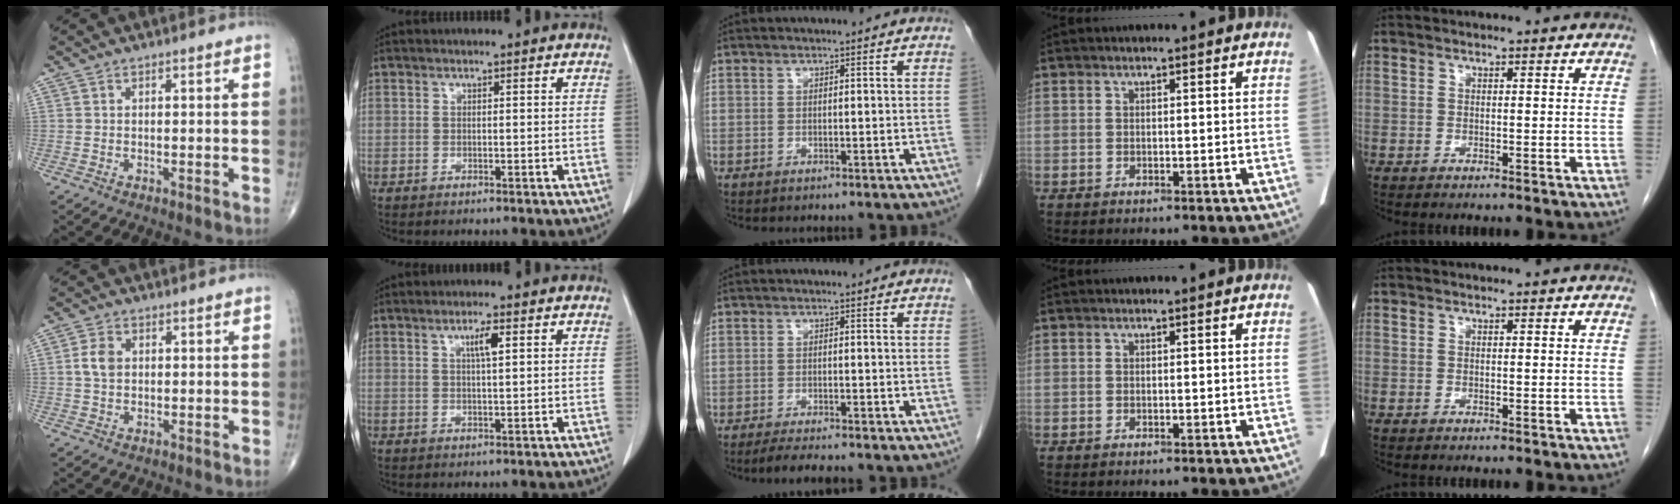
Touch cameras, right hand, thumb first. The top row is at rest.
{"thumb": {"total": 3.8, "force": [0.5, 2.6, 2.7], "torque": [-0.052, 0.003, 0.007]}, "index": {"total": 2.8, "force": [1.1, 0.2, 2.6], "torque": [-0.045, -0.001, 0.018]}, "middle": {"total": 3.9, "force": [-3.4, 0.1, 1.9], "torque": [-0.039, -0.014, -0.053]}}